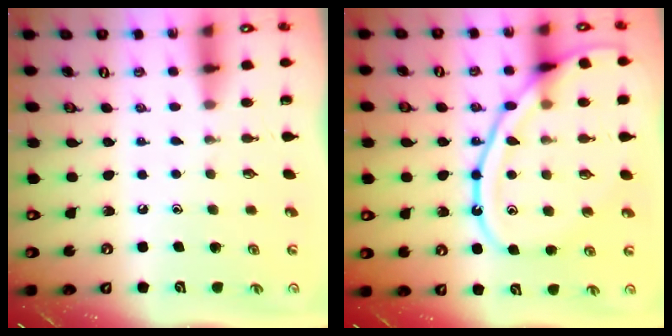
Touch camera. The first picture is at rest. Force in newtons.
{"total": 16.3, "press": 16.3, "slide": 1.3}